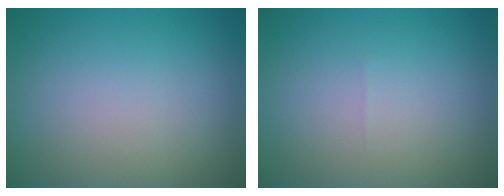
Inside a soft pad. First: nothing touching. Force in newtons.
{"total": 0.0}